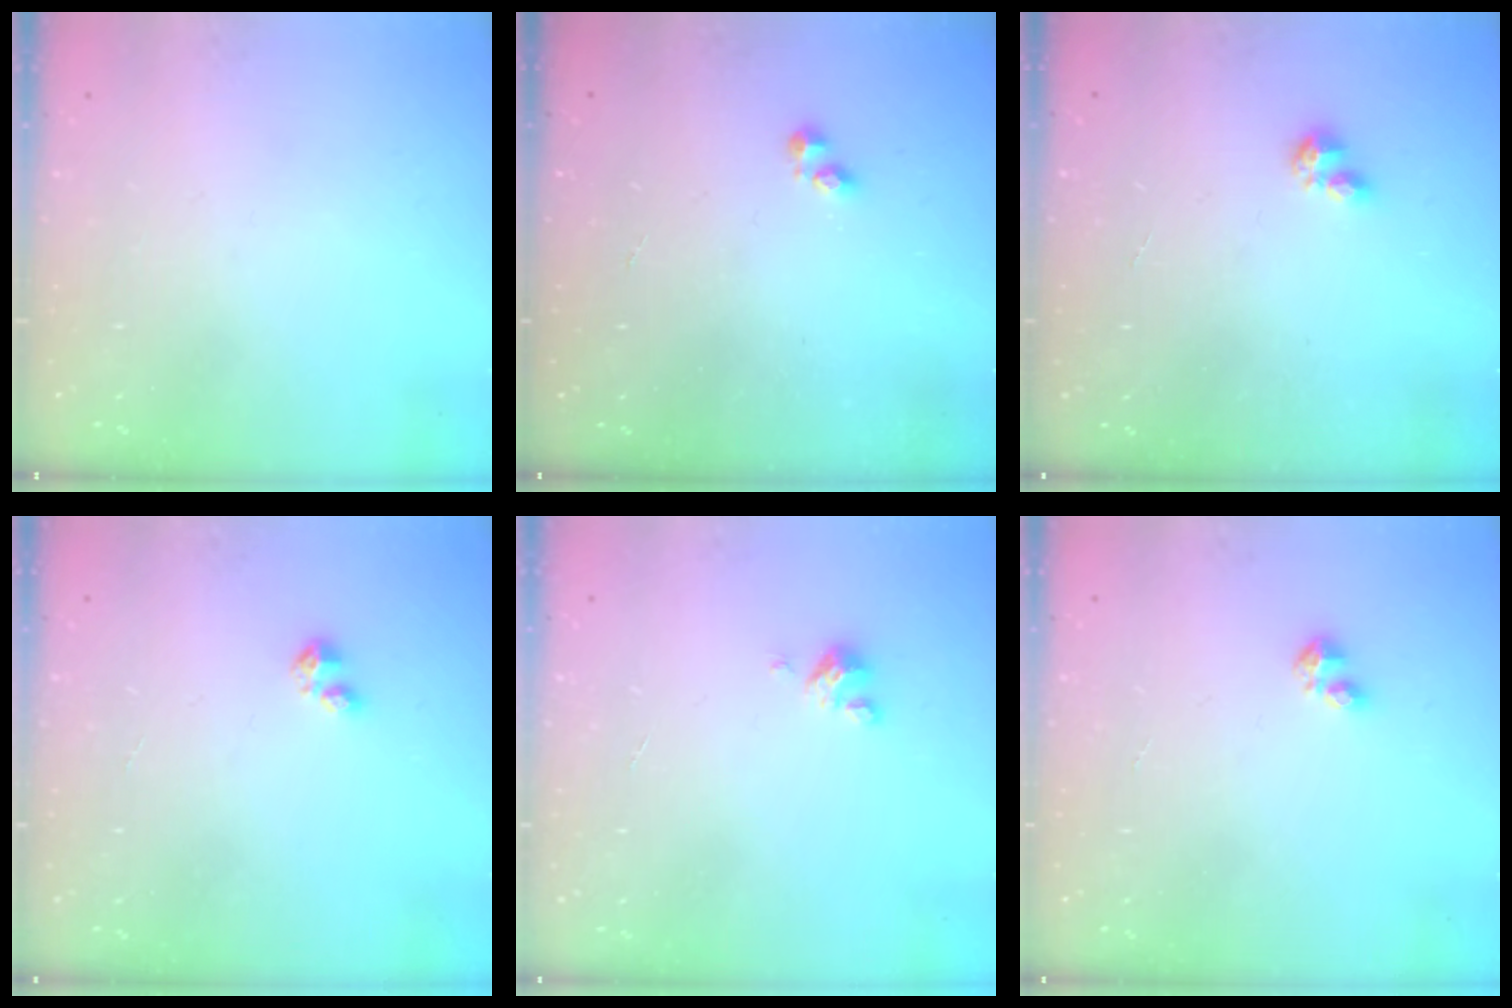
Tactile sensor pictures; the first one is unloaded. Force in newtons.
{"total": 2.3, "press": 2.2, "slide": 0.3}
{"total": 1.0, "press": 1.0, "slide": 0.1}
{"total": 2.7, "press": 2.7, "slide": 0.4}
{"total": 3.7, "press": 3.7, "slide": 0.3}
{"total": 2.9, "press": 2.9, "slide": 0.5}